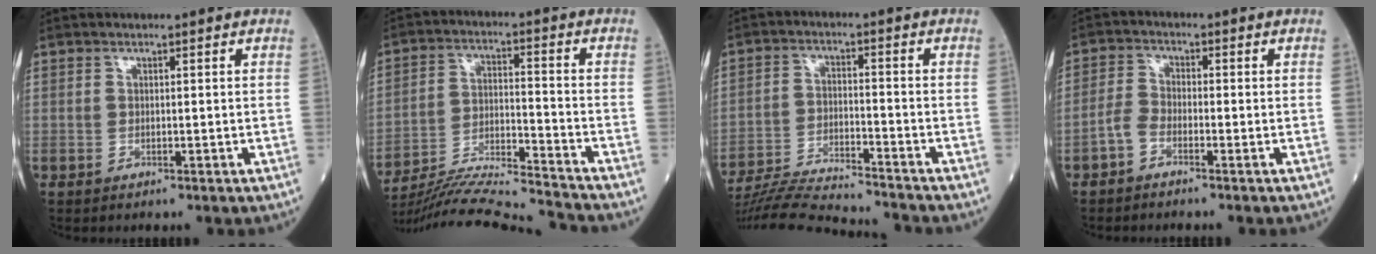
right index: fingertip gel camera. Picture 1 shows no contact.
{"total": 16.9, "force": [-16.2, -1.8, 4.4], "torque": [-0.085, -0.006, -0.265]}
{"total": 14.7, "force": [-14.2, -0.4, 4.0], "torque": [-0.069, -0.010, -0.229]}
{"total": 2.8, "force": [-2.0, 1.2, 1.5], "torque": [-0.039, 0.003, -0.044]}